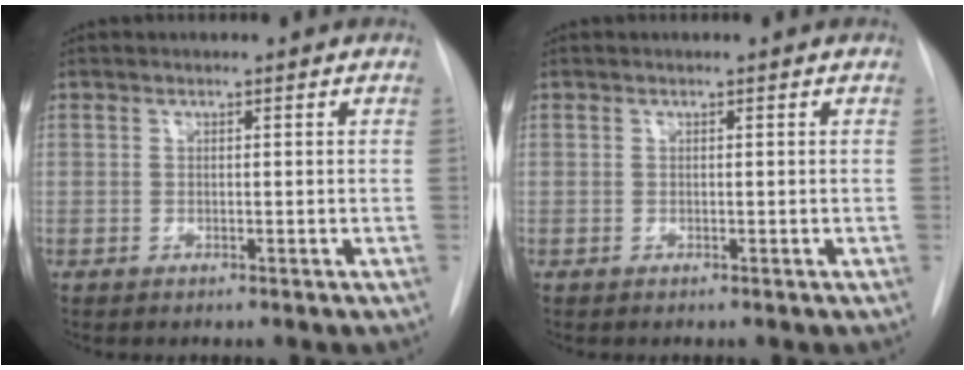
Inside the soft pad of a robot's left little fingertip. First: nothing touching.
{"total": 0.0}